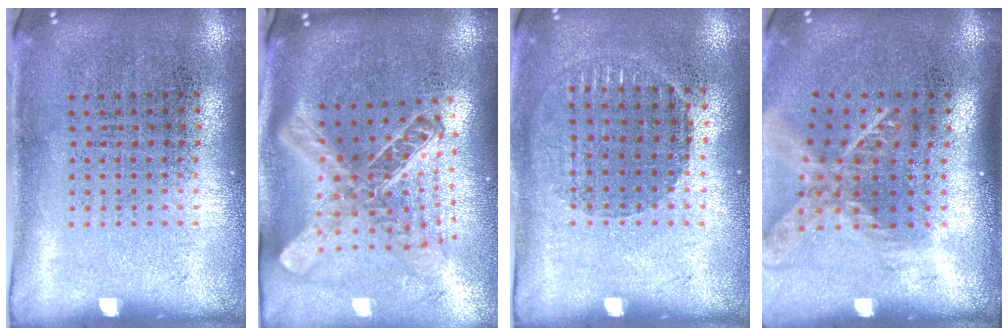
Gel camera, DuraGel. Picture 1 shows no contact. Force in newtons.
{"total": 2.7, "press": 2.0, "slide": 1.8}
{"total": 1.0, "press": 0.9, "slide": 0.4}
{"total": 1.8, "press": 1.3, "slide": 1.2}